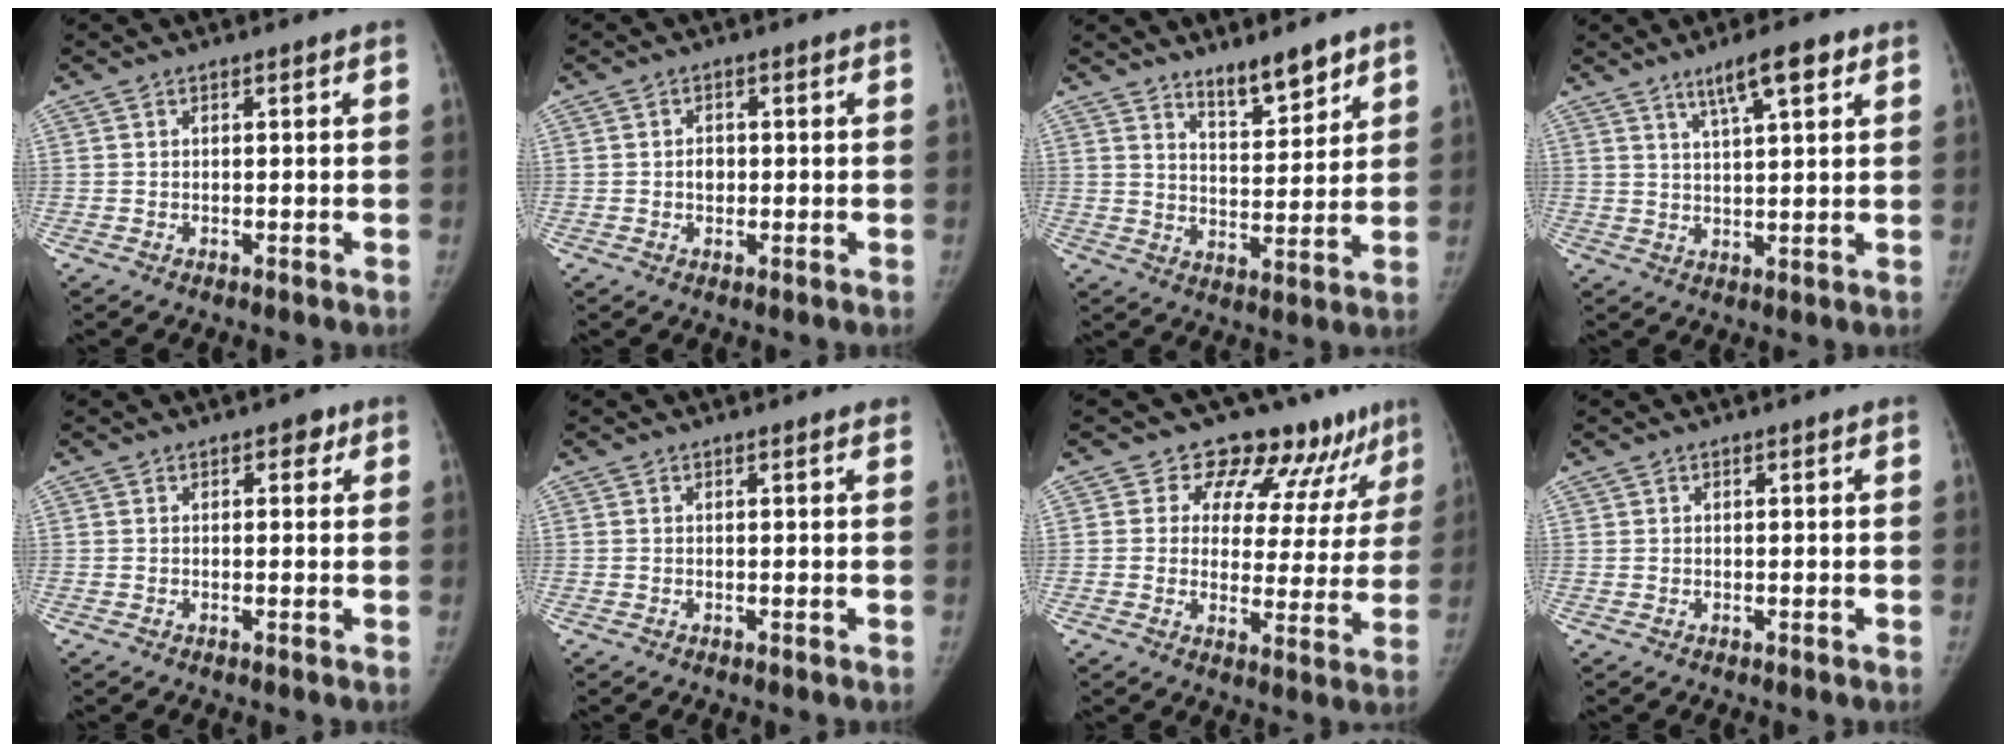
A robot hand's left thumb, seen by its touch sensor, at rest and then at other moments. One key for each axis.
{"total": 2.3, "fx": 0.0, "fy": 1.9, "fz": 1.3, "tx": -0.009, "ty": 0.004, "tz": -0.003}
{"total": 8.5, "fx": 6.7, "fy": 2.7, "fz": 4.6, "tx": -0.048, "ty": -0.055, "tz": 0.112}
{"total": 7.8, "fx": 4.7, "fy": 1.8, "fz": 6.0, "tx": -0.092, "ty": -0.015, "tz": 0.080}
{"total": 2.2, "fx": 1.2, "fy": 1.4, "fz": 1.2, "tx": 0.002, "ty": -0.001, "tz": 0.010}
{"total": 0.9, "fx": 0.8, "fy": 0.3, "fz": 0.3, "tx": 0.000, "ty": -0.001, "tz": 0.010}
{"total": 12.2, "fx": 9.9, "fy": 5.9, "fz": 4.1, "tx": -0.007, "ty": -0.063, "tz": 0.118}
{"total": 0.7, "fx": 0.5, "fy": 0.5, "fz": 0.2, "tx": 0.004, "ty": -0.002, "tz": 0.004}